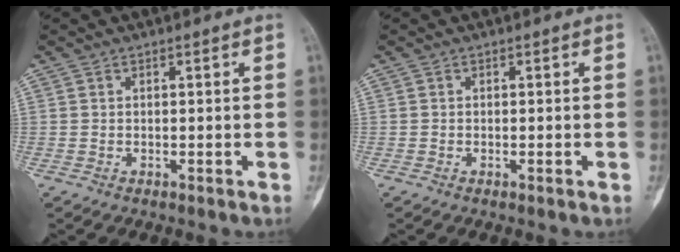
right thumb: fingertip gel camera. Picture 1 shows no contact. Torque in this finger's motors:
{"motor_torque": [-0.05, 0.13, -0.29, -0.09, 0.04]}